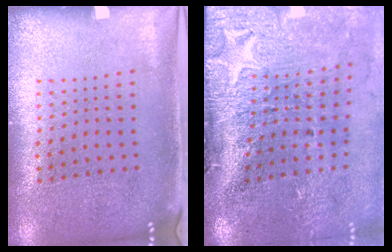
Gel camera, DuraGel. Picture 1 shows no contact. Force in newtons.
{"total": 4.9, "press": 3.8, "slide": 3.1}